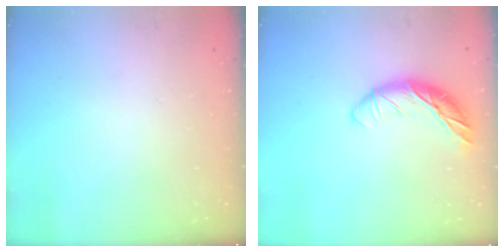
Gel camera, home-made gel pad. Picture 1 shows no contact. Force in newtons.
{"total": 12.2, "press": 12.1, "slide": 1.9}